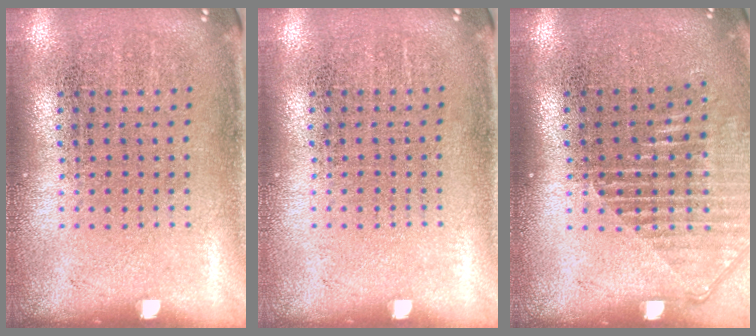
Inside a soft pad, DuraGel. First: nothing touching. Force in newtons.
{"total": 0.0}
{"total": 1.3, "press": 1.2, "slide": 0.5}